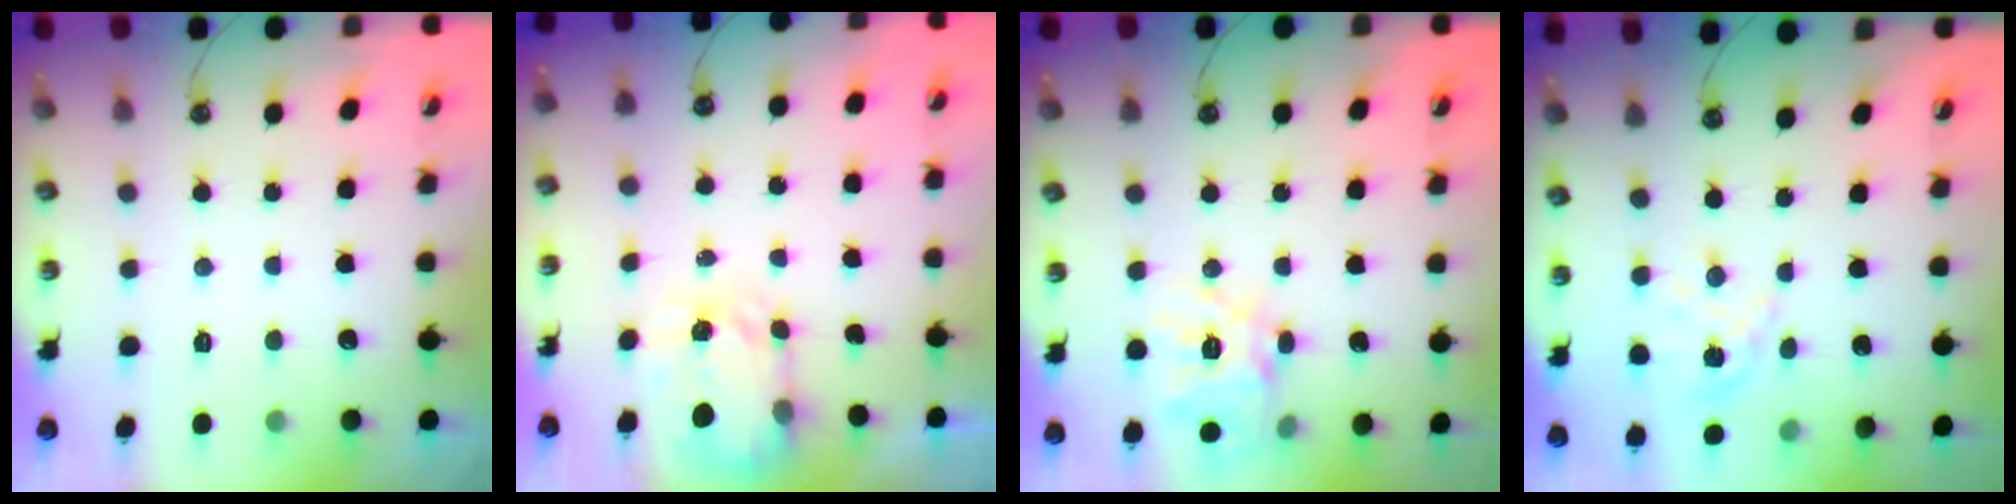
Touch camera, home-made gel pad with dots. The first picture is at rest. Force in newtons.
{"total": 3.7, "press": 3.7, "slide": 0.5}
{"total": 15.2, "press": 15.1, "slide": 1.5}
{"total": 5.9, "press": 5.9, "slide": 0.5}